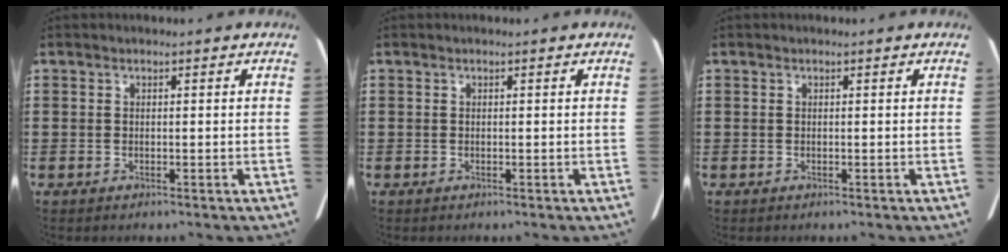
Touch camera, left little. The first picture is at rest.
{"total": 0.0}
{"total": 0.0}